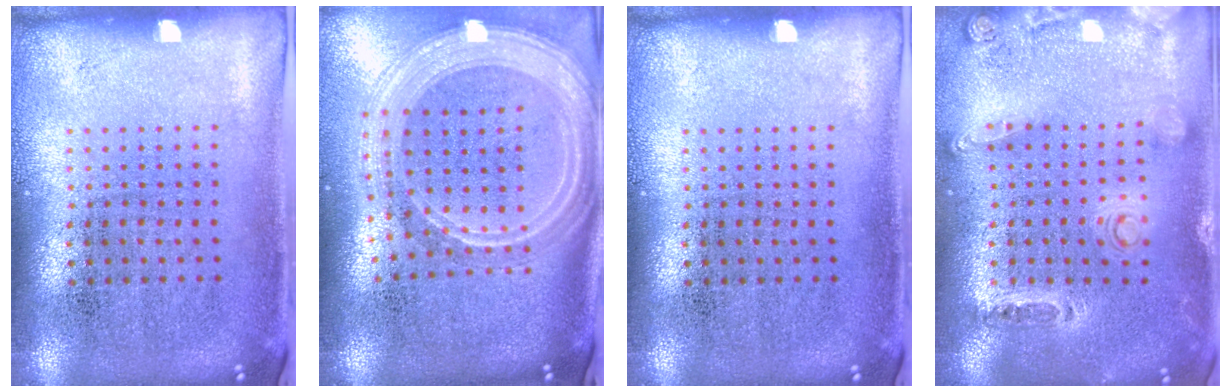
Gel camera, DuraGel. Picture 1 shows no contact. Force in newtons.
{"total": 2.9, "press": 2.4, "slide": 1.6}
{"total": 0.0}
{"total": 0.8, "press": 0.7, "slide": 0.3}